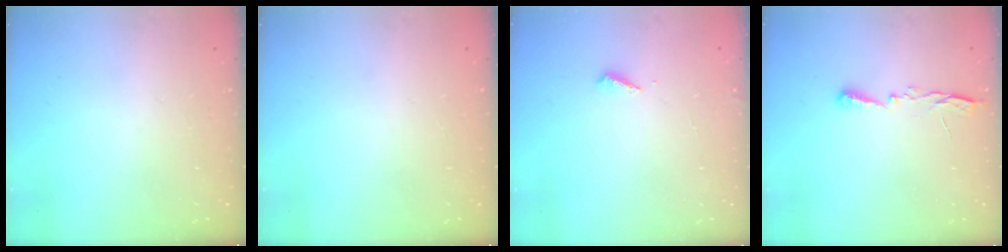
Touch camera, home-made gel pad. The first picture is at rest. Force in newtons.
{"total": 0.0}
{"total": 2.0, "press": 2.0, "slide": 0.2}
{"total": 5.2, "press": 5.1, "slide": 0.8}